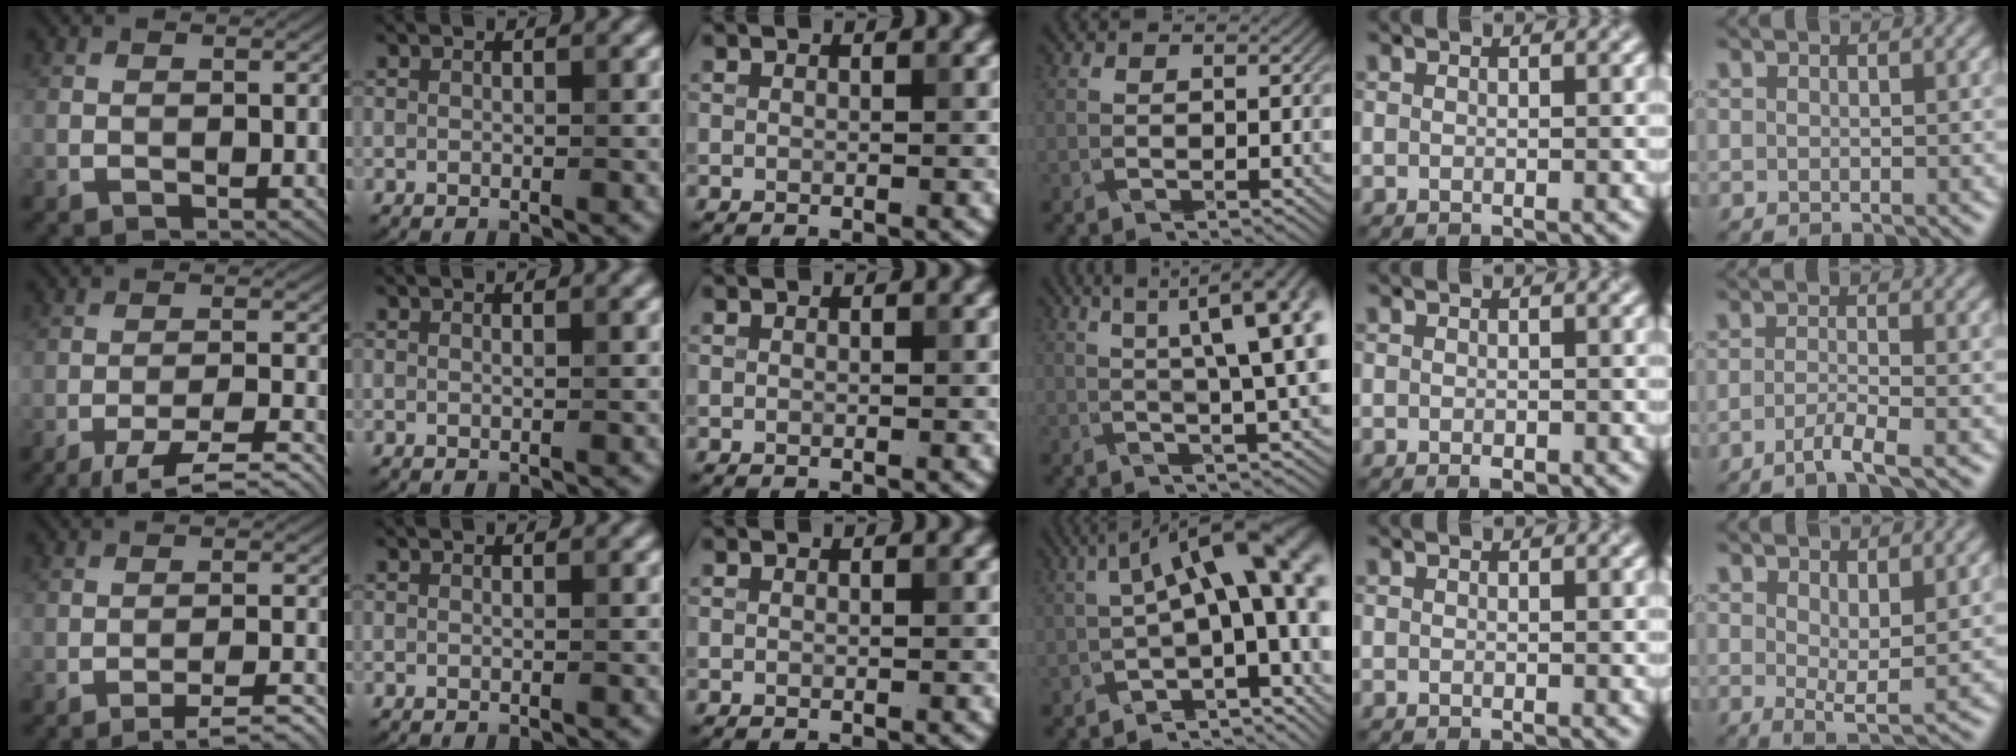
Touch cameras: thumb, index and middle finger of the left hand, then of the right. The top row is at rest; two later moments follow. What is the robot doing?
{"motion": "pour", "object": "sugar"}